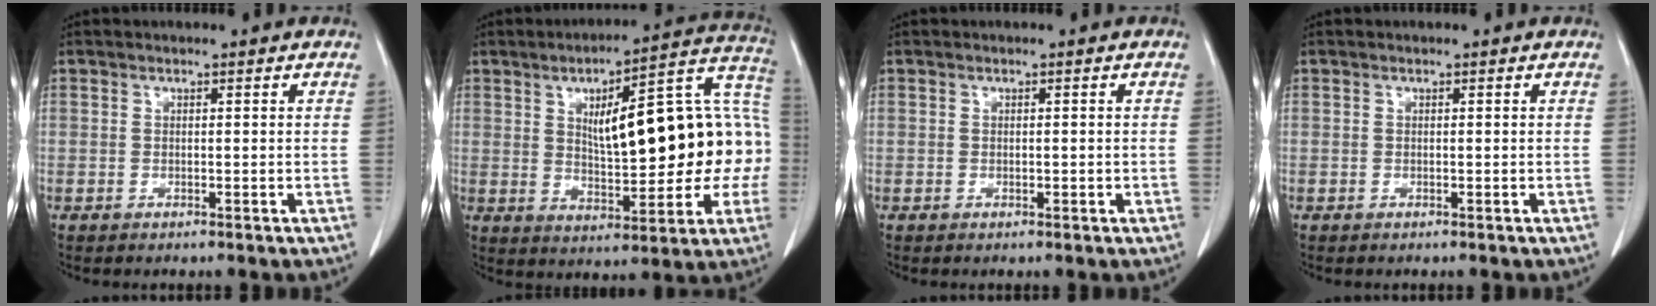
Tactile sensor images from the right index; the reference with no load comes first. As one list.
[{"total": 22.1, "force": [1.7, 6.7, 21.0], "torque": [-0.260, 0.045, 0.030]}, {"total": 0.6, "force": [-0.2, 0.2, 0.6], "torque": [-0.010, 0.000, -0.001]}, {"total": 0.0}]